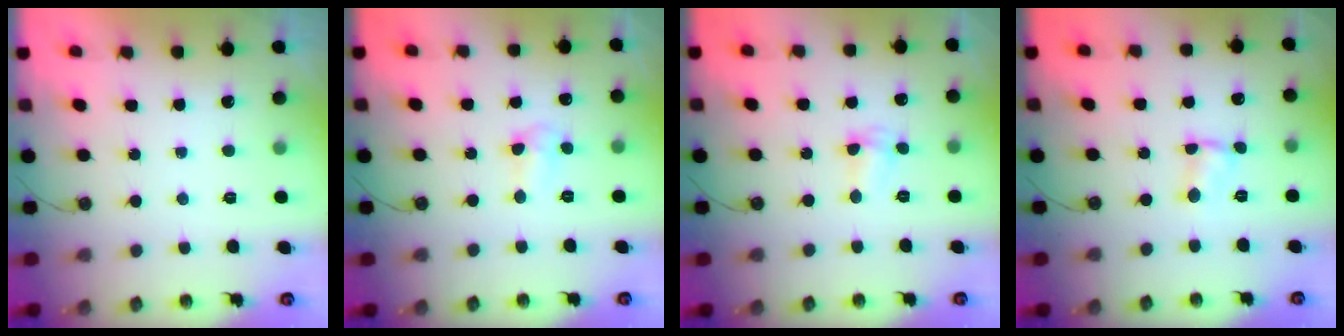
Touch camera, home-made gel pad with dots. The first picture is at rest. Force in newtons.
{"total": 3.4, "press": 3.4, "slide": 0.5}
{"total": 2.2, "press": 2.2, "slide": 0.5}
{"total": 1.4, "press": 1.4, "slide": 0.2}